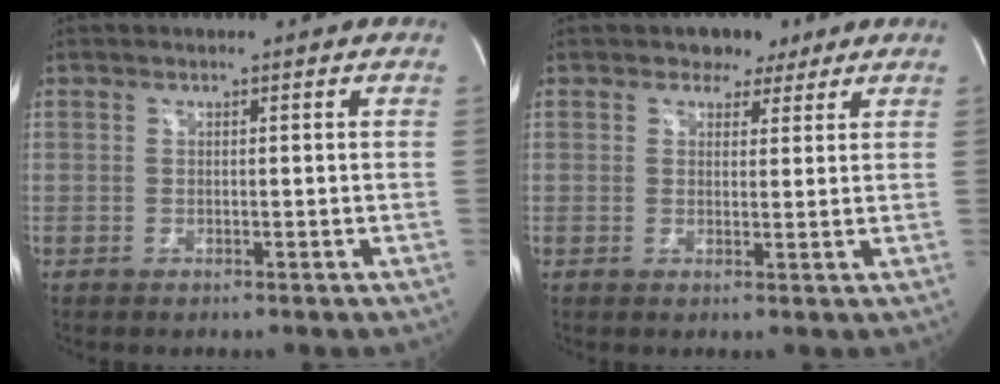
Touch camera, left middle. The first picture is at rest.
{"total": 3.5, "force": [2.3, 2.4, 0.9], "torque": [-0.008, 0.007, 0.031]}